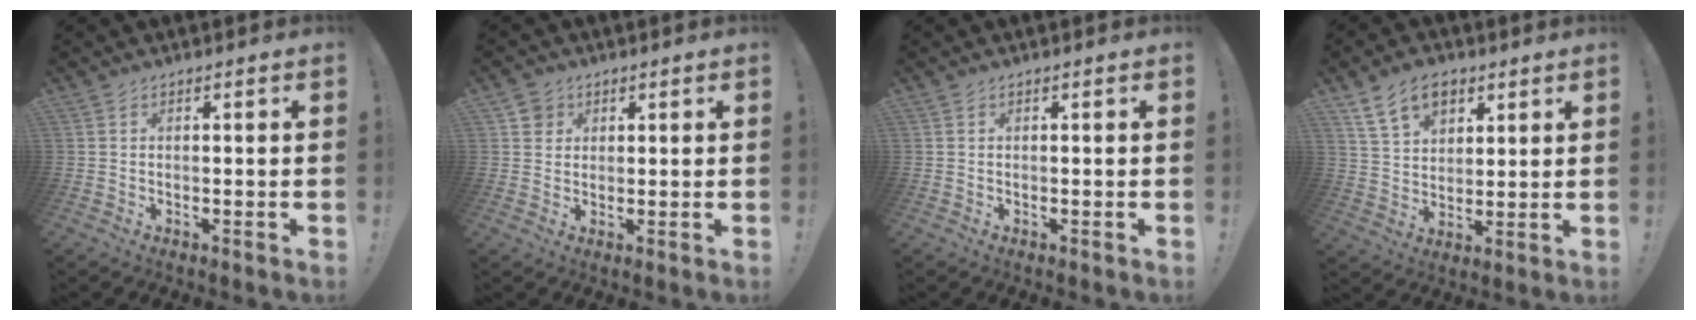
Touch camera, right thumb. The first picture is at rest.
{"total": 4.0, "force": [2.0, 3.5, 0.6], "torque": [0.001, -0.008, 0.035]}
{"total": 0.0}
{"total": 12.2, "force": [6.9, 8.2, 6.0], "torque": [-0.093, -0.028, 0.132]}